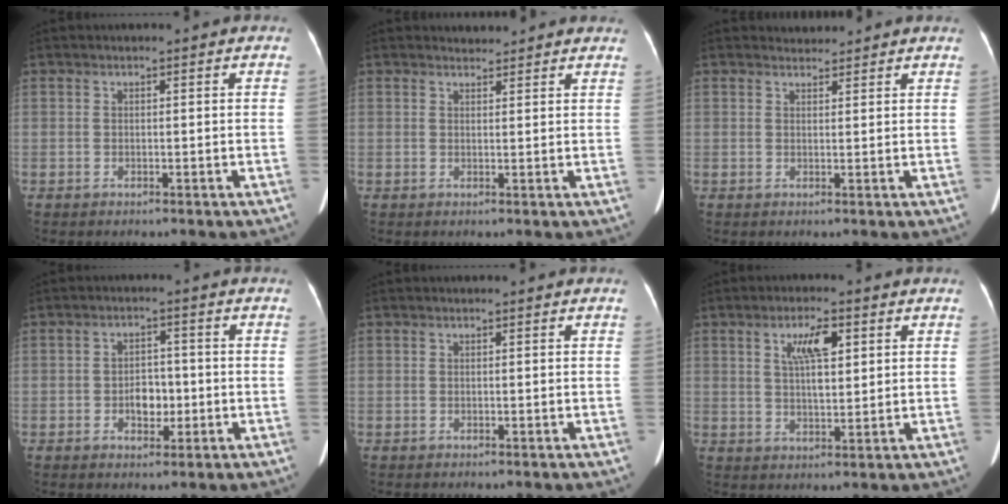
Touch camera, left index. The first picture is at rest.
{"total": 3.0, "force": [2.9, 0.8, 0.0], "torque": [-0.003, 0.012, 0.030]}
{"total": 1.8, "force": [1.8, 0.4, -0.3], "torque": [-0.004, 0.009, 0.029]}
{"total": 3.9, "force": [-0.9, 2.6, 2.7], "torque": [-0.042, 0.008, -0.011]}
{"total": 0.0}
{"total": 5.9, "force": [2.4, 1.6, 5.2], "torque": [-0.099, 0.006, 0.045]}